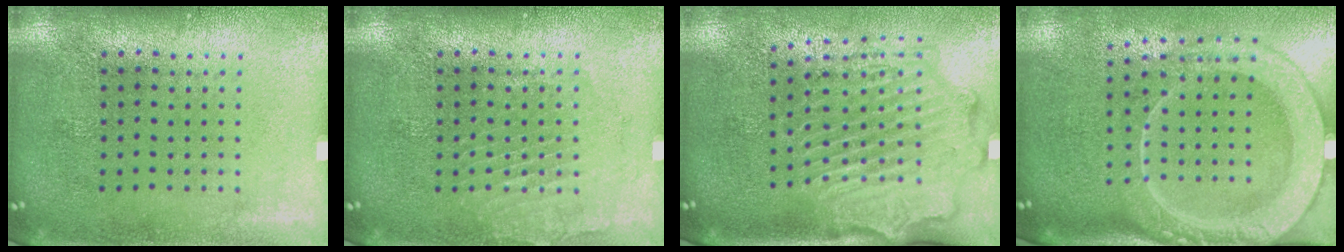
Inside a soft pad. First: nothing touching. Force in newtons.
{"total": 1.2, "press": 1.2, "slide": 0.1}
{"total": 2.2, "press": 2.2, "slide": 0.2}
{"total": 2.5, "press": 2.0, "slide": 1.5}